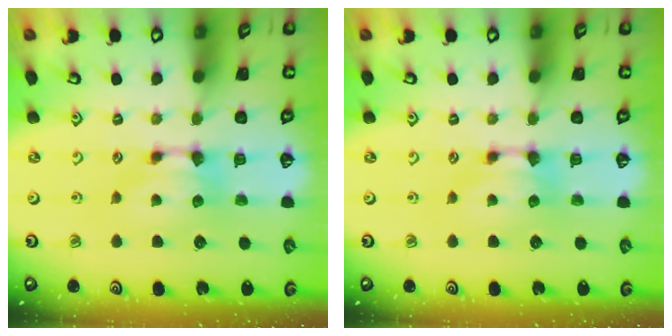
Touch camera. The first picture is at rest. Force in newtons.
{"total": 0.0}